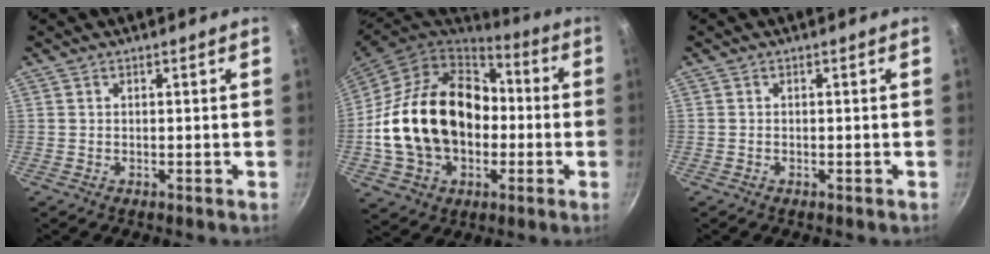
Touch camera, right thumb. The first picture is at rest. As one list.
[{"total": 23.9, "force": [-1.3, 17.6, 16.0], "torque": [-0.261, 0.049, -0.010]}, {"total": 0.0}]